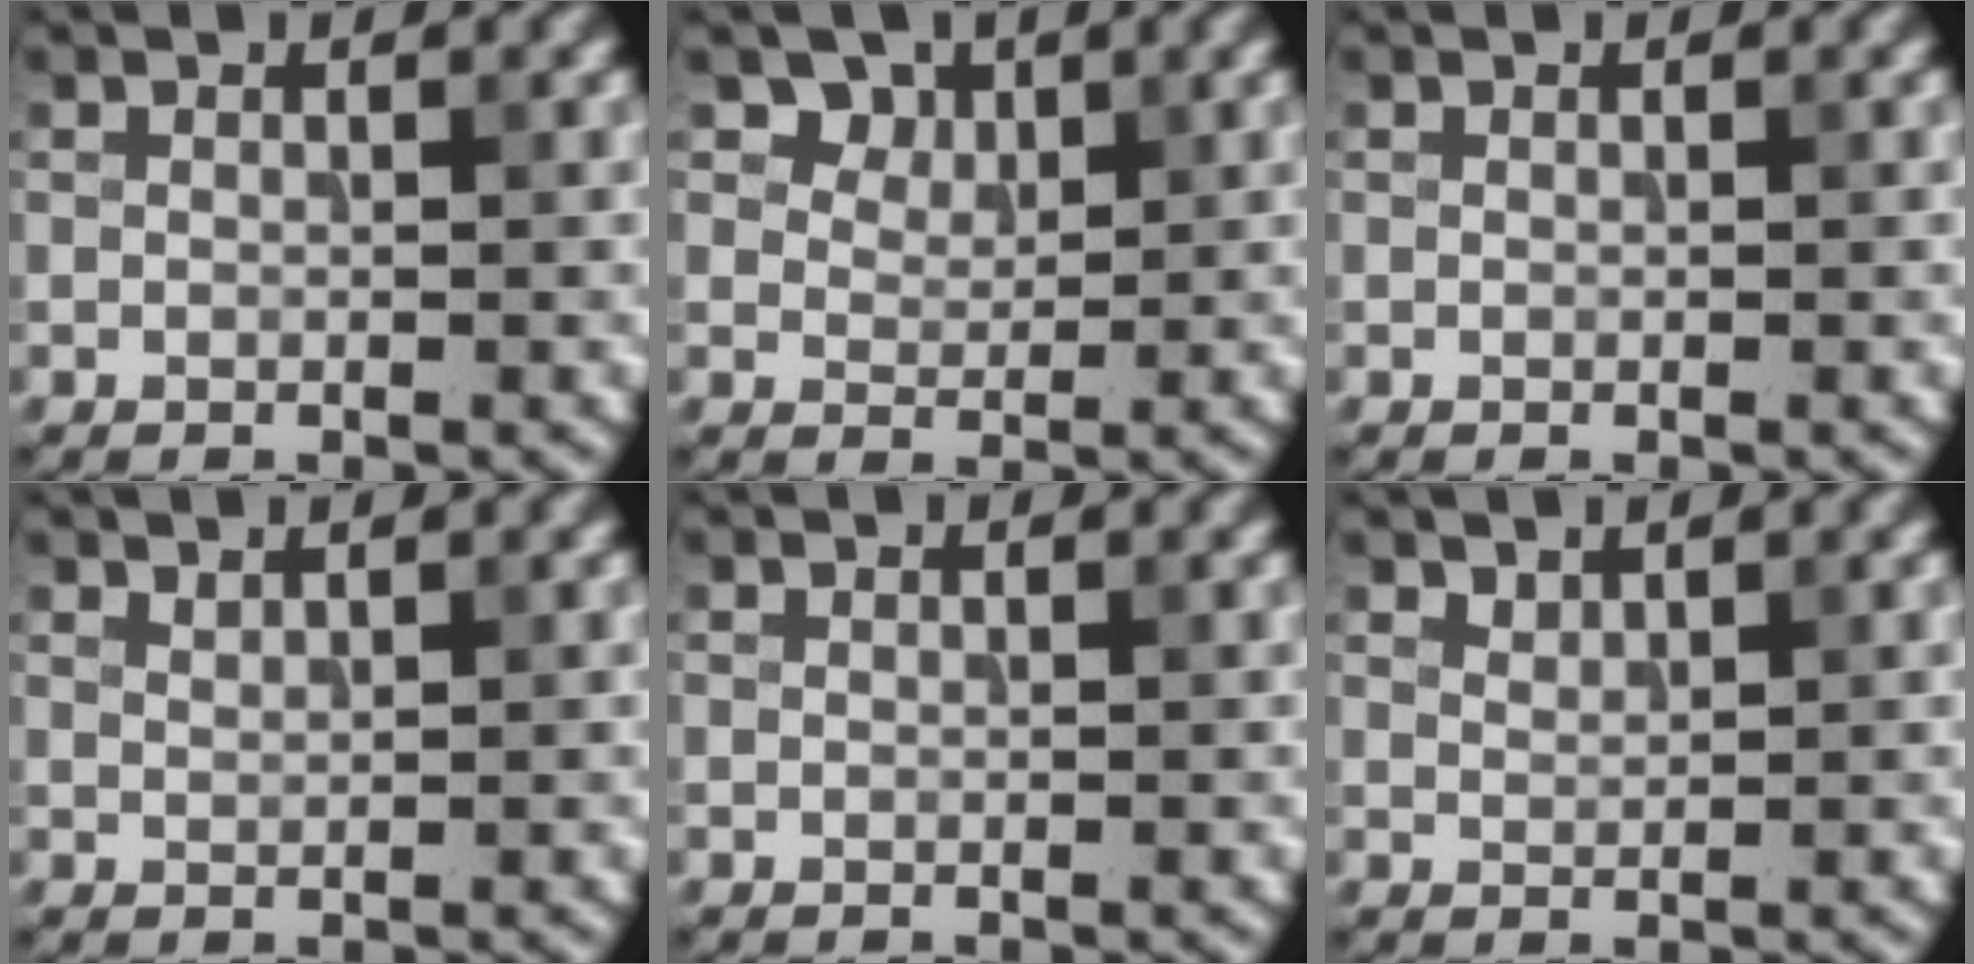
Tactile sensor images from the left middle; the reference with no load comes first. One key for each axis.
{"total": 3.4, "fx": 2.3, "fy": 2.2, "fz": 1.1, "tx": -0.036, "ty": -0.023, "tz": 0.056}
{"total": 0.0}
{"total": 0.7, "fx": 0.7, "fy": 0.0, "fz": 0.1, "tx": 0.001, "ty": -0.001, "tz": 0.015}
{"total": 0.0}
{"total": 1.0, "fx": 0.9, "fy": 0.2, "fz": 0.1, "tx": -0.004, "ty": -0.003, "tz": 0.022}